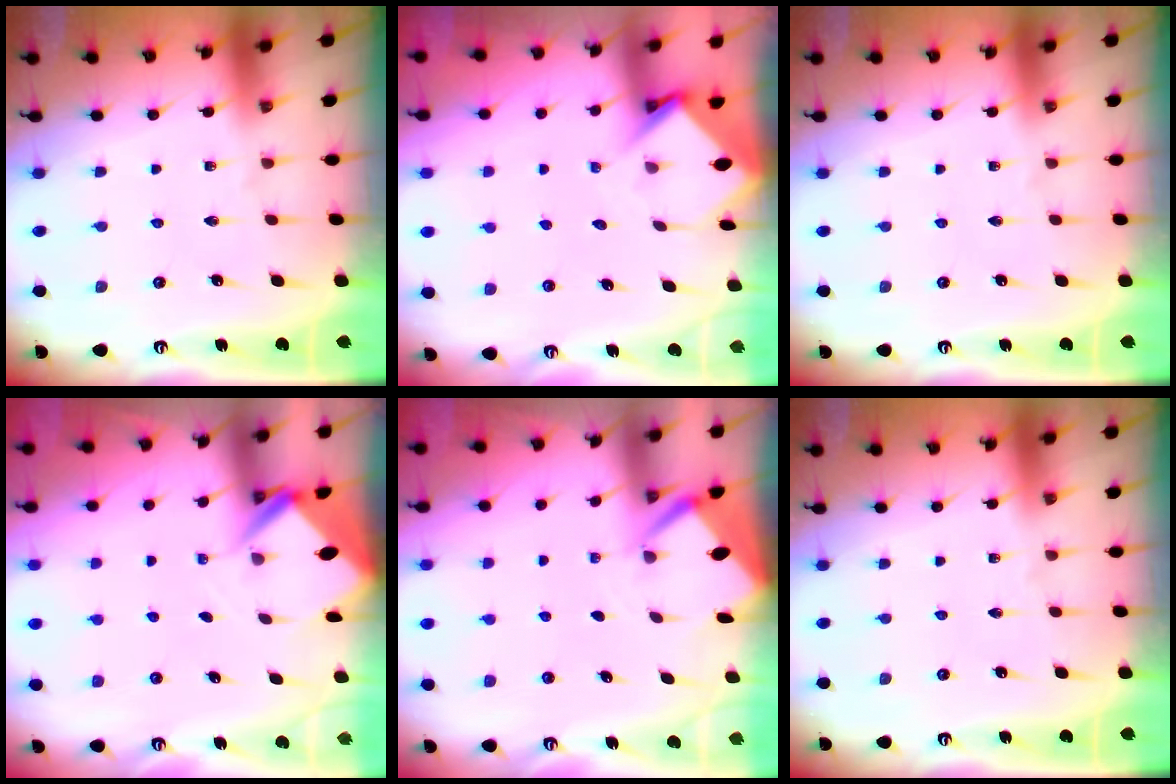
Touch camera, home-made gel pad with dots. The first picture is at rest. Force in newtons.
{"total": 3.8, "press": 3.8, "slide": 0.3}
{"total": 0.0}
{"total": 2.8, "press": 2.8, "slide": 0.1}
{"total": 2.6, "press": 2.6, "slide": 0.3}
{"total": 0.0}